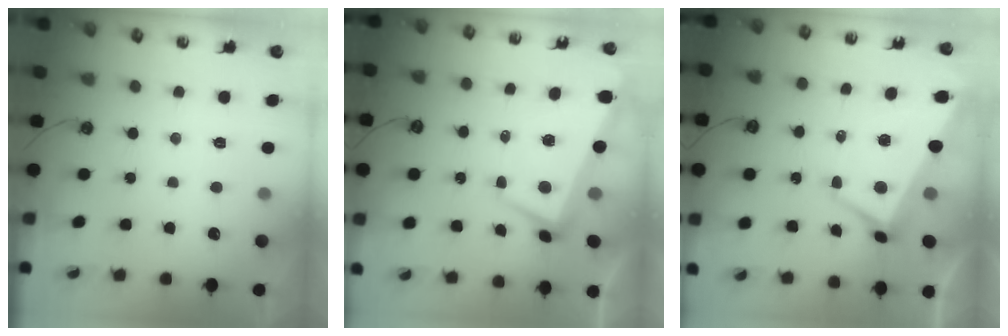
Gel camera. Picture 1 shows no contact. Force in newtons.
{"total": 3.8, "press": 3.1, "slide": 2.1}
{"total": 1.8, "press": 1.2, "slide": 1.3}